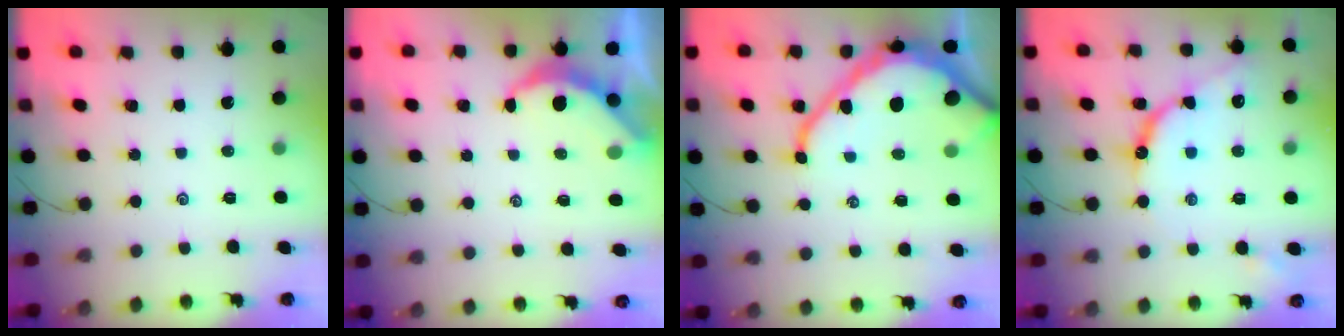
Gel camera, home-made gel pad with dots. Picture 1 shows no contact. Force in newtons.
{"total": 5.5, "press": 5.5, "slide": 0.5}
{"total": 19.5, "press": 19.4, "slide": 1.8}
{"total": 10.4, "press": 10.4, "slide": 1.0}